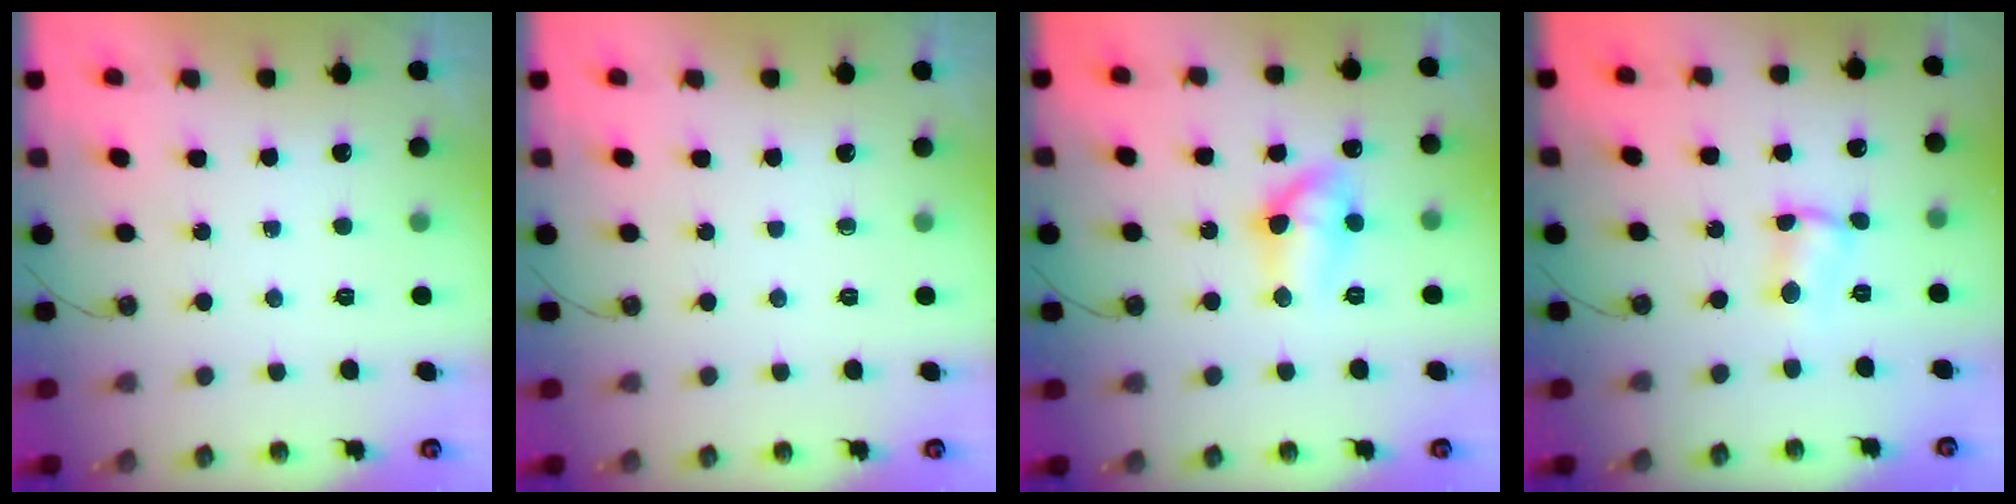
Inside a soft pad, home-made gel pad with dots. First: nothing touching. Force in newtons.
{"total": 0.0}
{"total": 9.7, "press": 9.7, "slide": 0.8}
{"total": 2.6, "press": 2.6, "slide": 0.2}